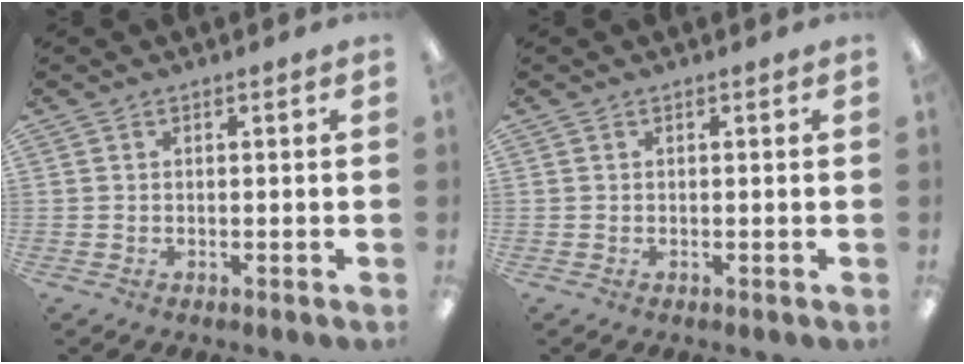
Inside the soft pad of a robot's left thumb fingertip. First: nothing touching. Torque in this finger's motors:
{"motor_torque": [-0.05, 0.05, 0.04, -0.04, 0.00]}